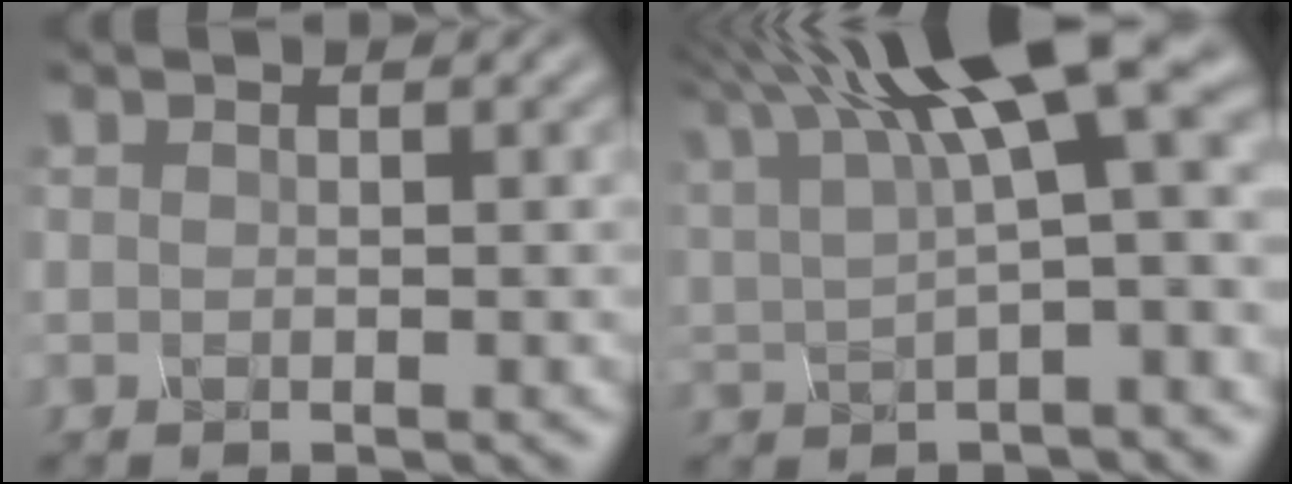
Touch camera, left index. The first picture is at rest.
{"total": 11.0, "force": [5.3, 1.8, 9.4], "torque": [-0.136, 0.027, 0.102]}